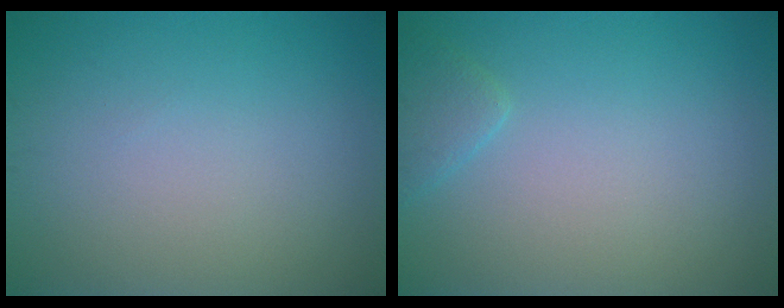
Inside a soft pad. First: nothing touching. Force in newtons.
{"total": 1.5, "press": 1.5, "slide": 0.1}